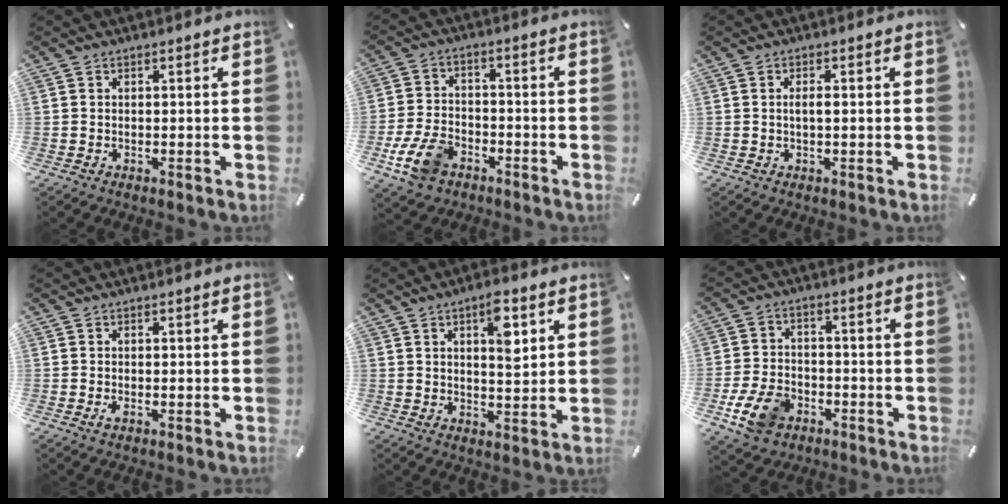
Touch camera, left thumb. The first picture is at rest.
{"total": 10.0, "force": [-5.1, 6.3, 5.9], "torque": [-0.129, 0.021, -0.091]}
{"total": 1.7, "force": [0.1, 0.7, 1.6], "torque": [-0.030, 0.002, 0.000]}
{"total": 1.0, "force": [-0.3, 0.4, 0.9], "torque": [-0.015, -0.003, -0.005]}
{"total": 7.5, "force": [3.2, 3.1, 6.0], "torque": [-0.078, -0.014, 0.046]}
{"total": 9.6, "force": [-4.4, 6.6, 5.5], "torque": [-0.118, 0.014, -0.082]}